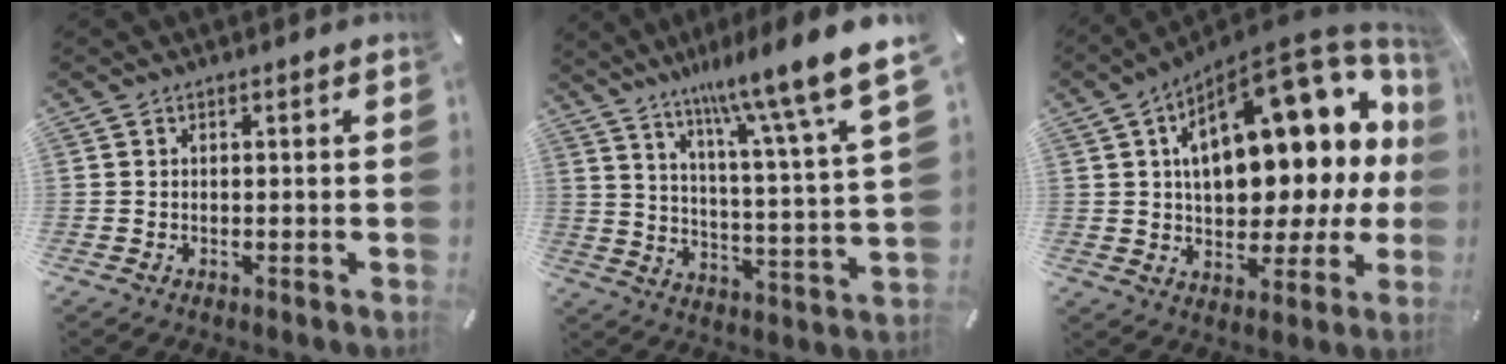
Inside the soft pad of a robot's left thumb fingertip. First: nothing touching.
{"total": 14.0, "force": [11.1, 1.5, 8.5], "torque": [-0.144, -0.081, 0.178]}
{"total": 24.3, "force": [7.5, 13.2, 19.0], "torque": [-0.254, -0.050, 0.130]}